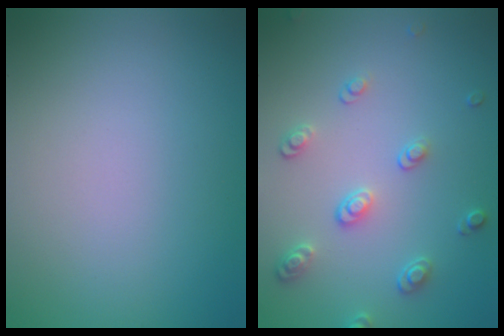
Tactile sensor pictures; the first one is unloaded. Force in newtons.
{"total": 2.6, "press": 2.5, "slide": 0.8}